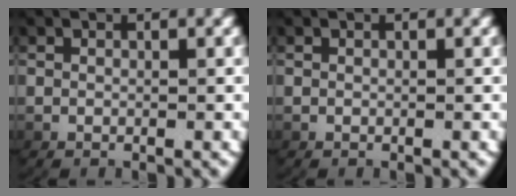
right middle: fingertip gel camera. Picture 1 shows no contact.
{"total": 0.0}